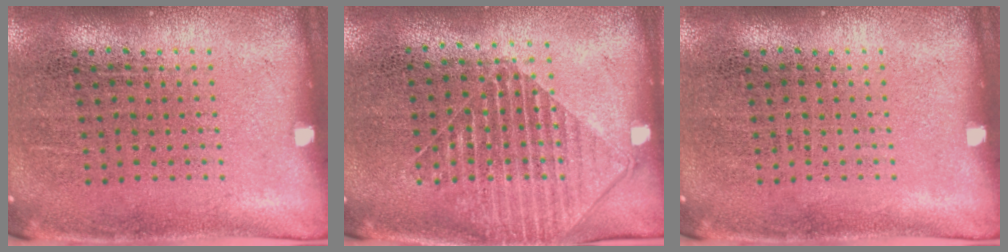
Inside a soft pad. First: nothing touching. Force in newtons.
{"total": 1.4, "press": 1.2, "slide": 0.8}
{"total": 0.0}